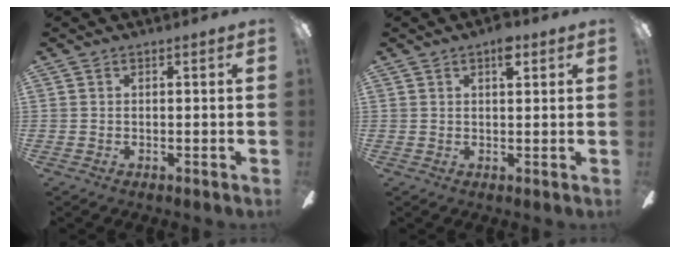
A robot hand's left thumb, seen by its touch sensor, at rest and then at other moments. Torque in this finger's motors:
{"motor_torque": [0.51, 0.40, 0.49, -0.25, 0.00]}